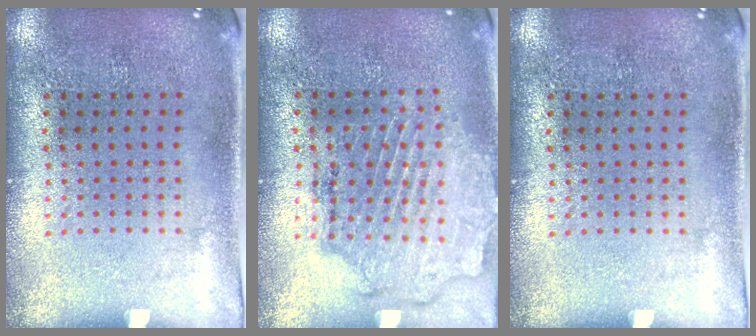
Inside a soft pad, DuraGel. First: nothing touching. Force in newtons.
{"total": 1.6, "press": 1.6, "slide": 0.5}
{"total": 0.0}